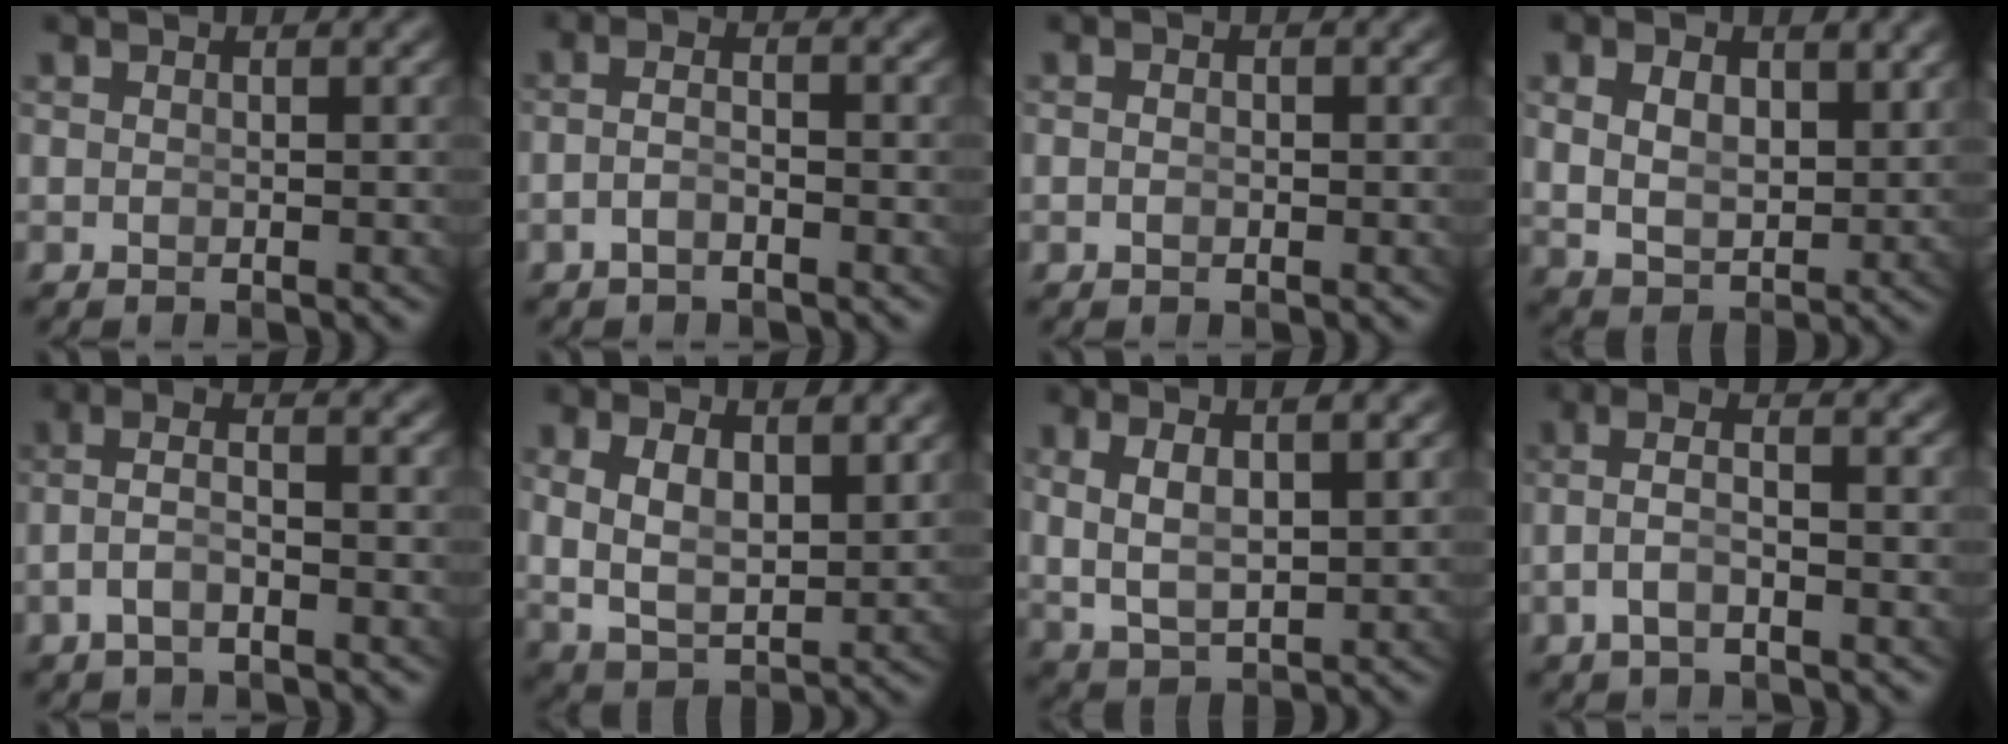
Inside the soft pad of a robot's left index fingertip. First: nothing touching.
{"total": 2.0, "force": [-1.4, 0.1, 1.4], "torque": [-0.032, -0.011, -0.019]}
{"total": 0.6, "force": [-0.4, 0.0, 0.4], "torque": [-0.011, -0.010, -0.003]}
{"total": 4.8, "force": [1.0, 3.4, 3.1], "torque": [-0.065, -0.027, 0.034]}
{"total": 3.1, "force": [-1.2, 1.0, 2.6], "torque": [-0.058, -0.011, -0.016]}
{"total": 6.5, "force": [0.9, 4.8, 4.3], "torque": [-0.097, -0.027, 0.027]}
{"total": 6.0, "force": [1.1, 3.8, 4.5], "torque": [-0.099, -0.009, 0.031]}
{"total": 3.2, "force": [-0.9, 1.1, 2.9], "torque": [-0.064, -0.010, -0.010]}